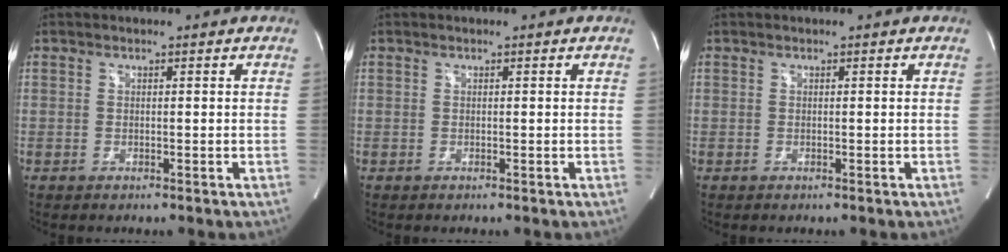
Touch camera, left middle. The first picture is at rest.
{"total": 0.0}
{"total": 0.0}